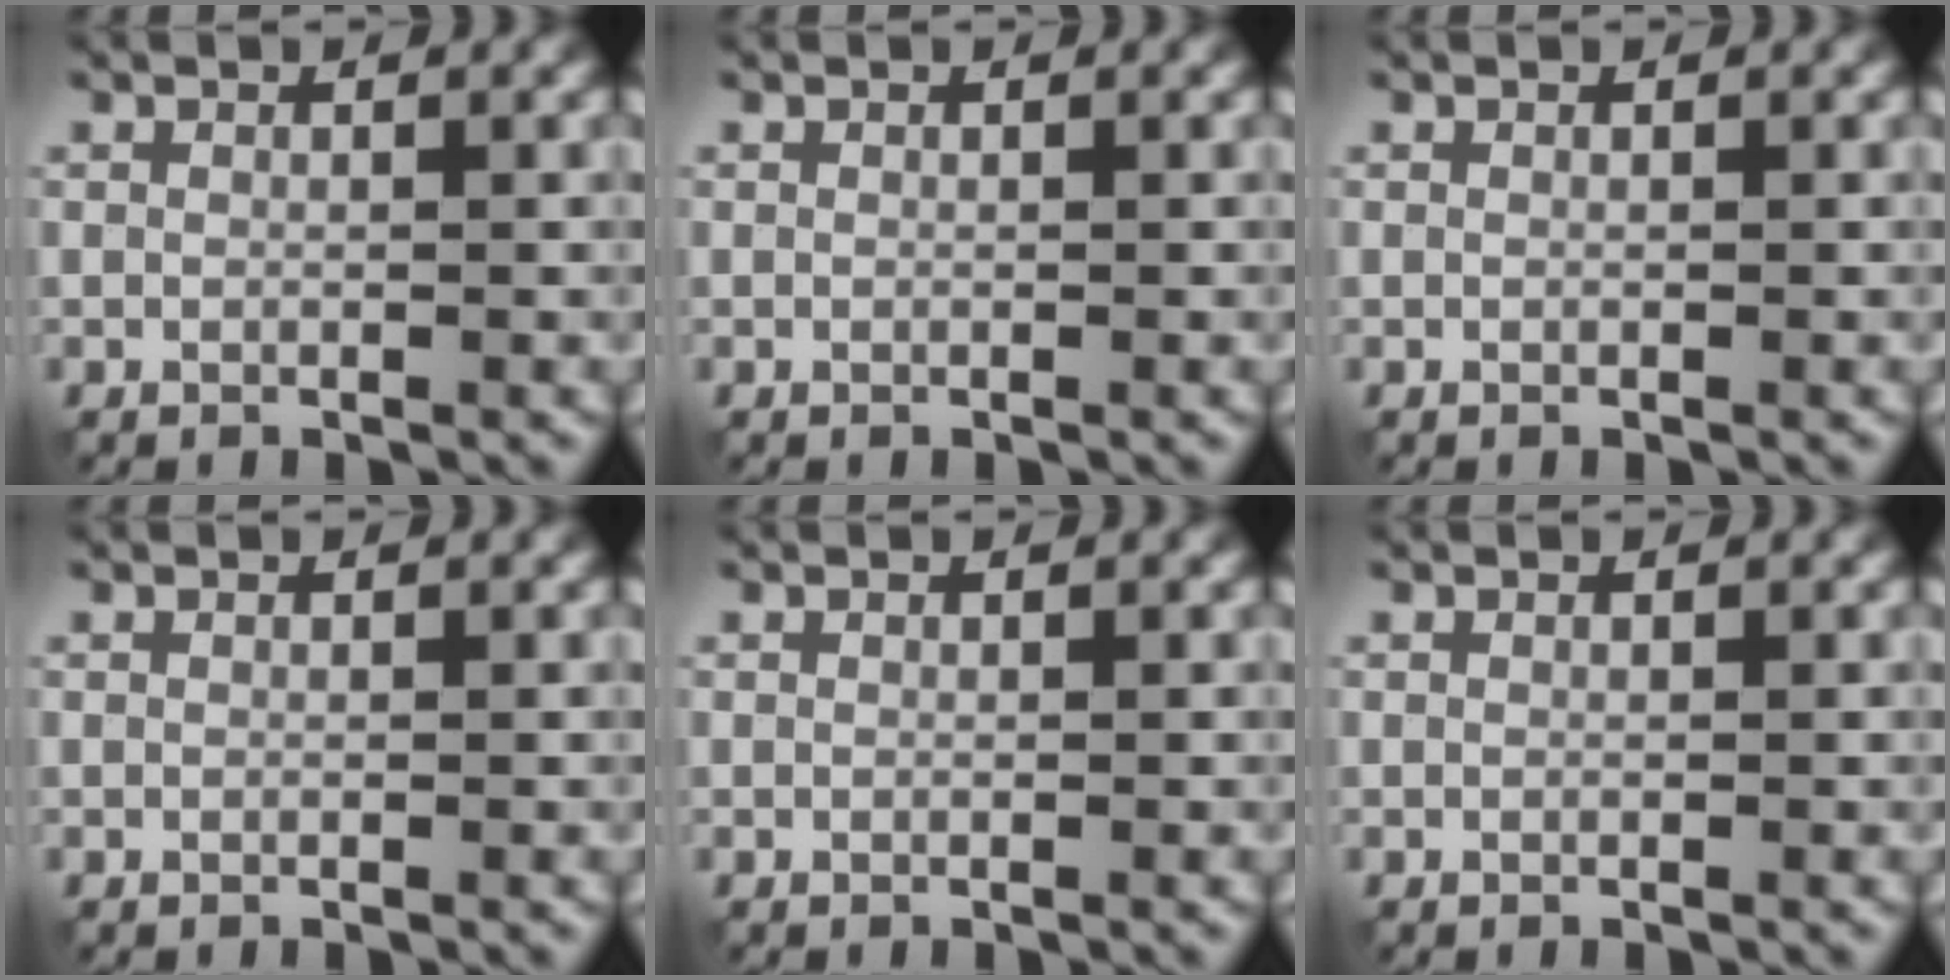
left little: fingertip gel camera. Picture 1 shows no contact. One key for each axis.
{"total": 0.0}
{"total": 0.0}
{"total": 0.0}
{"total": 0.0}
{"total": 0.0}